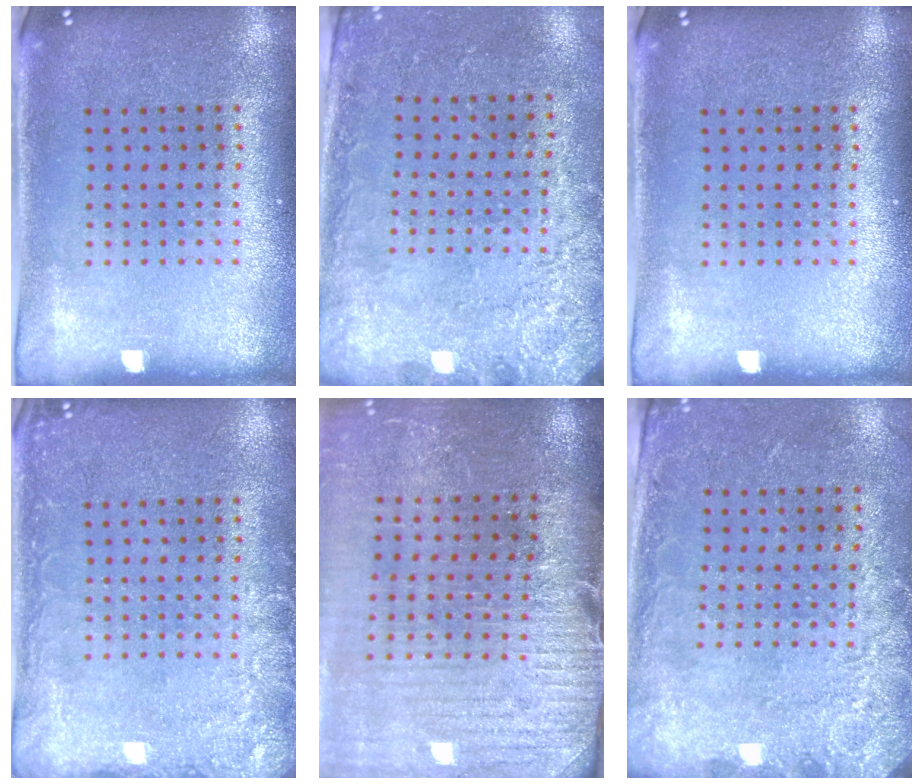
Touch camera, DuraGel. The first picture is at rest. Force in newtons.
{"total": 2.7, "press": 2.2, "slide": 1.5}
{"total": 0.0}
{"total": 2.6, "press": 2.6, "slide": 0.3}
{"total": 3.9, "press": 3.4, "slide": 1.9}
{"total": 2.8, "press": 2.0, "slide": 1.9}